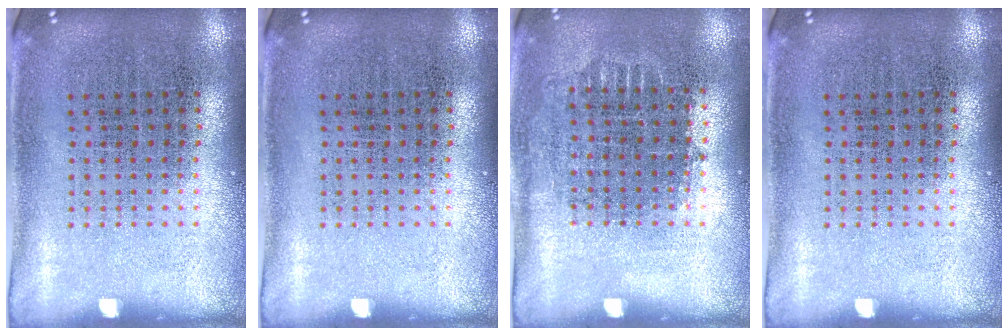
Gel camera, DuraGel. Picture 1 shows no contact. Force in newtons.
{"total": 0.0}
{"total": 0.7, "press": 0.7, "slide": 0.2}
{"total": 0.0}